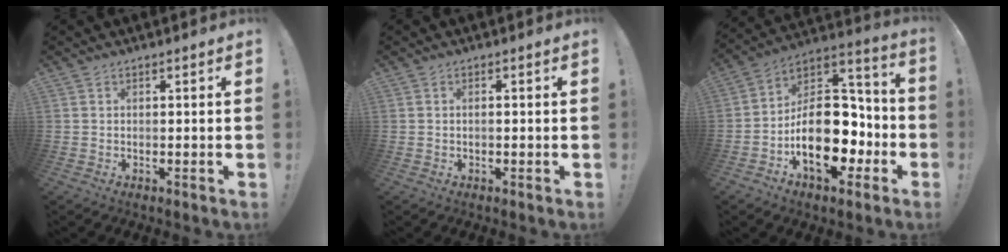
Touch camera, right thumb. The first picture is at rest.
{"total": 0.7, "force": [-0.2, 0.0, 0.6], "torque": [-0.012, -0.001, -0.004]}
{"total": 23.4, "force": [-6.8, 14.5, 17.1], "torque": [-0.253, 0.033, -0.096]}